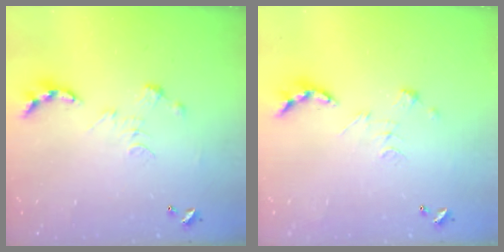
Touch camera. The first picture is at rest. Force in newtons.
{"total": 2.7, "press": 2.2, "slide": 1.5}